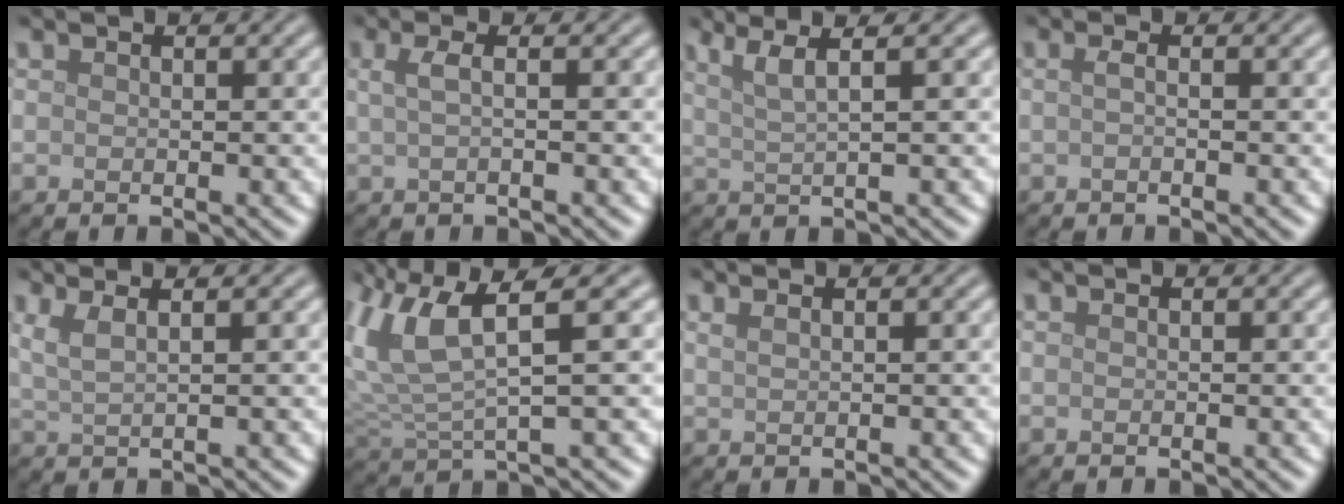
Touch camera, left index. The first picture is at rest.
{"total": 1.9, "force": [0.2, 0.6, 1.7], "torque": [-0.032, 0.004, 0.000]}
{"total": 3.4, "force": [1.9, 0.7, 2.8], "torque": [-0.039, 0.009, 0.028]}
{"total": 1.0, "force": [-0.1, 0.3, 1.0], "torque": [-0.018, -0.002, -0.005]}
{"total": 2.5, "force": [1.2, 0.8, 2.0], "torque": [-0.030, 0.004, 0.017]}
{"total": 6.3, "force": [2.9, 1.6, 5.3], "torque": [-0.128, 0.005, 0.059]}
{"total": 2.2, "force": [1.2, 1.1, 1.4], "torque": [-0.005, 0.003, -0.006]}
{"total": 0.0}